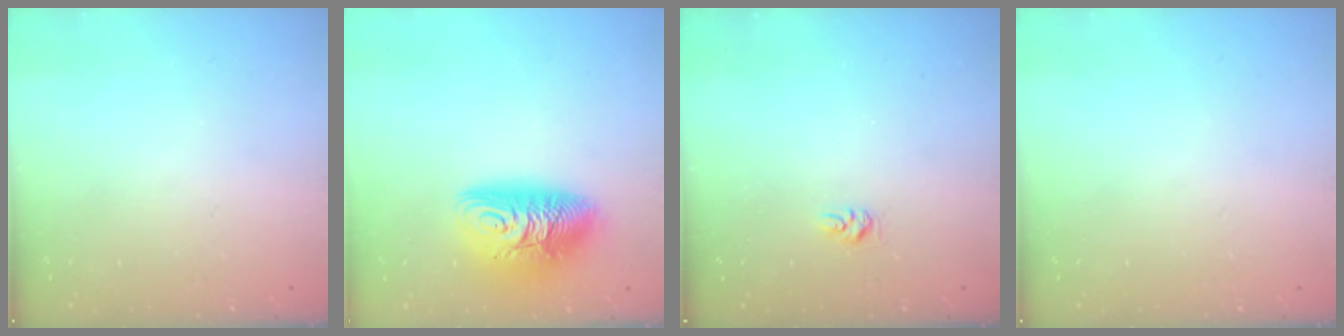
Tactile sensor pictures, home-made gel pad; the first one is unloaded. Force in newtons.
{"total": 12.2, "press": 12.1, "slide": 1.2}
{"total": 3.9, "press": 3.9, "slide": 0.4}
{"total": 0.0}